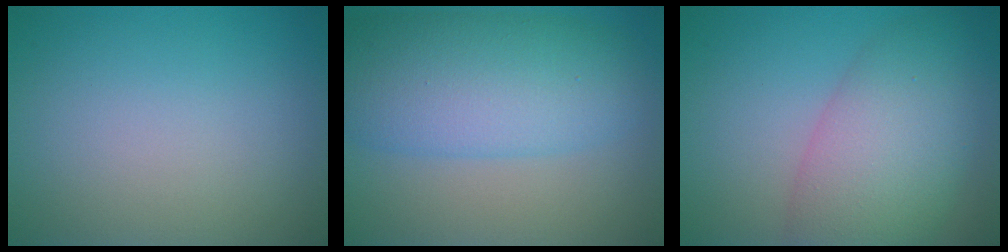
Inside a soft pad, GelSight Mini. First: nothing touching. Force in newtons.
{"total": 8.6, "press": 8.6, "slide": 0.2}
{"total": 7.7, "press": 7.7, "slide": 0.1}